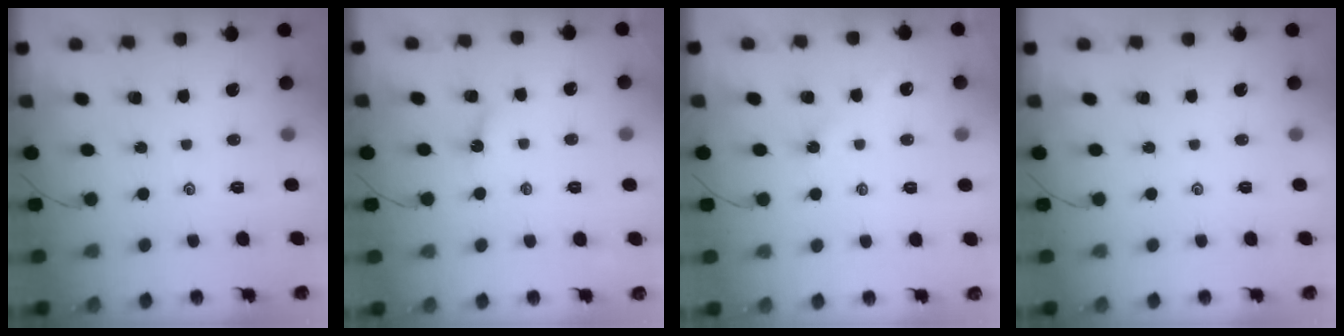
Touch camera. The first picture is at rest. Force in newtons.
{"total": 2.6, "press": 2.6, "slide": 0.3}
{"total": 2.3, "press": 2.3, "slide": 0.5}
{"total": 0.0}